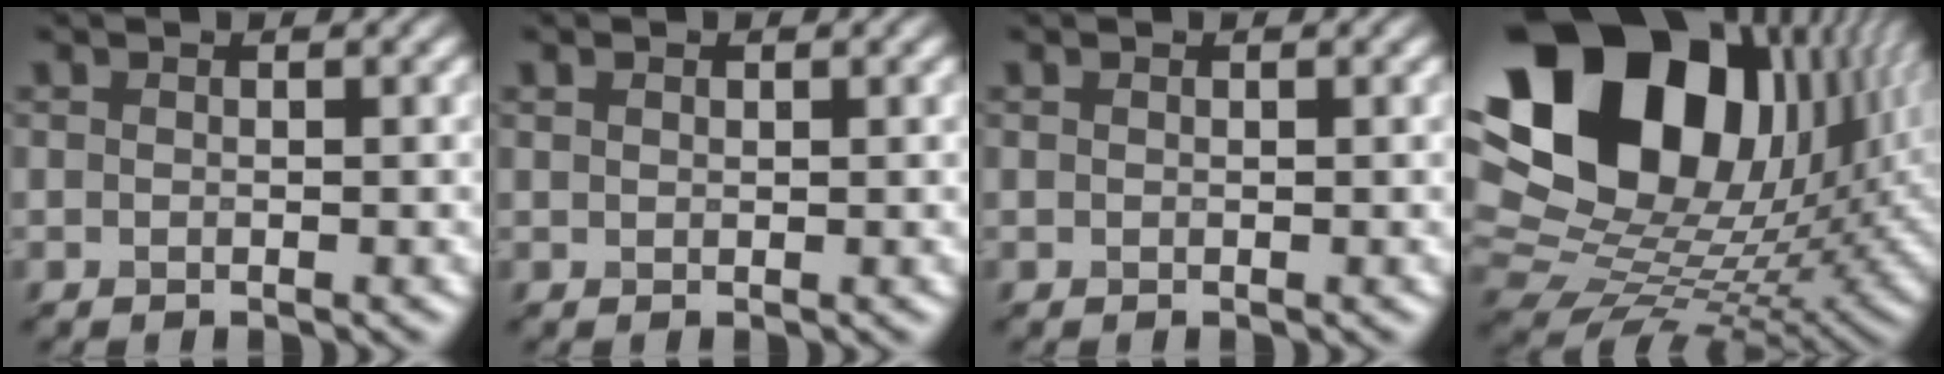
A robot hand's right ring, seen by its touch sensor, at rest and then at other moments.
{"total": 0.6, "force": [0.0, -0.4, -0.4], "torque": [-0.003, 0.002, 0.019]}
{"total": 0.0}
{"total": 20.5, "force": [7.7, 13.9, 13.0], "torque": [-0.277, 0.032, 0.164]}